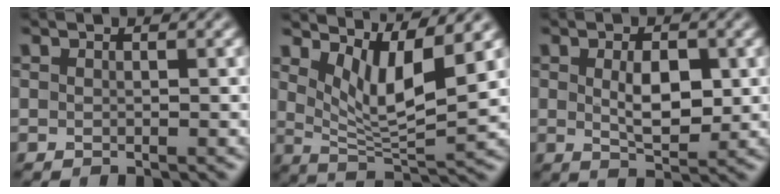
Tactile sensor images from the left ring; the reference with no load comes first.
{"total": 5.7, "force": [3.0, 1.6, 4.6], "torque": [-0.084, -0.014, 0.057]}
{"total": 3.9, "force": [0.3, 2.0, 3.4], "torque": [-0.063, -0.004, 0.010]}